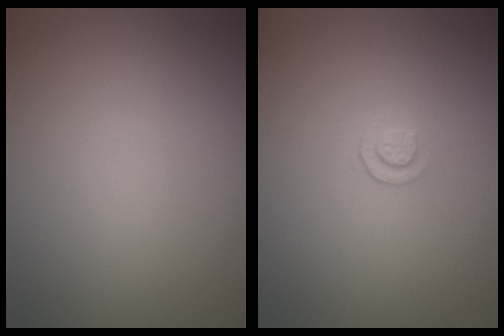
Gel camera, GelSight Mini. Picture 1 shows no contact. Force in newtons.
{"total": 0.9, "press": 0.6, "slide": 0.7}